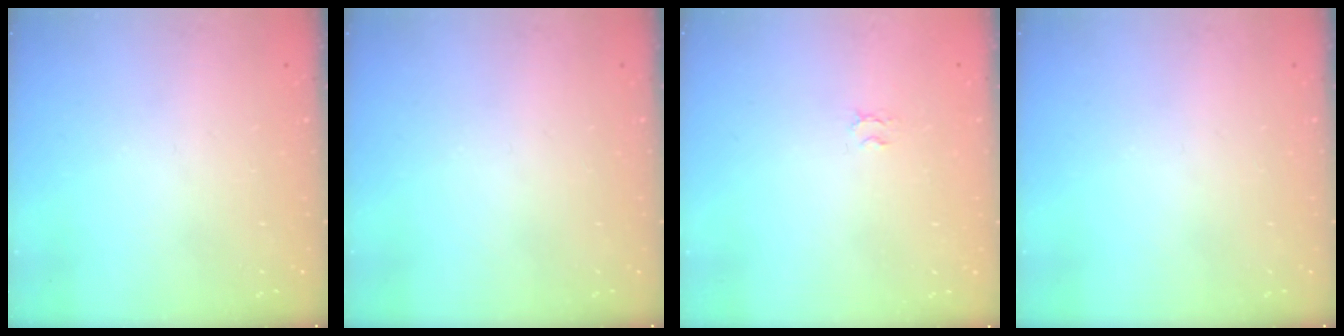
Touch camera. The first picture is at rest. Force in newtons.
{"total": 0.0}
{"total": 1.9, "press": 1.9, "slide": 0.2}
{"total": 0.0}